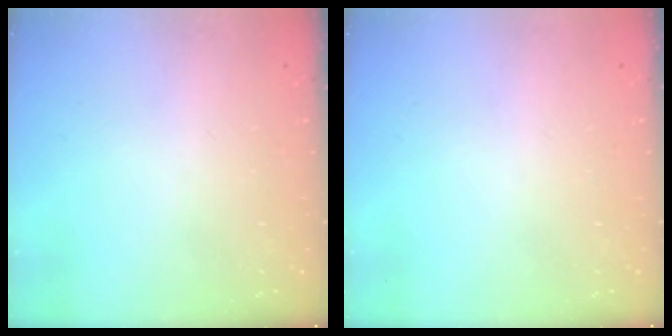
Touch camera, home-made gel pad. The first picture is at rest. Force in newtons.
{"total": 0.0}